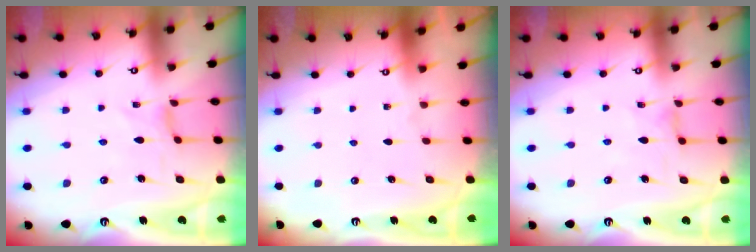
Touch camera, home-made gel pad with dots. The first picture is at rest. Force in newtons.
{"total": 0.0}
{"total": 1.6, "press": 1.6, "slide": 0.2}